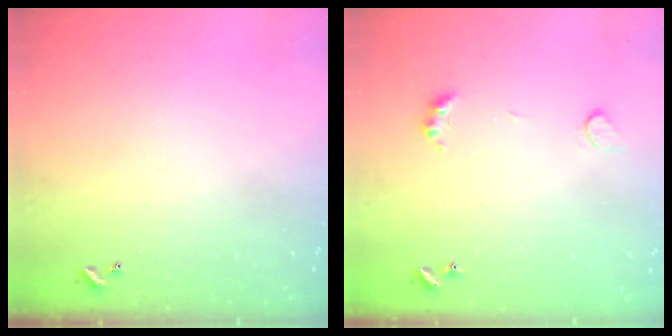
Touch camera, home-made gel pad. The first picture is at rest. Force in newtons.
{"total": 3.5, "press": 3.4, "slide": 0.7}